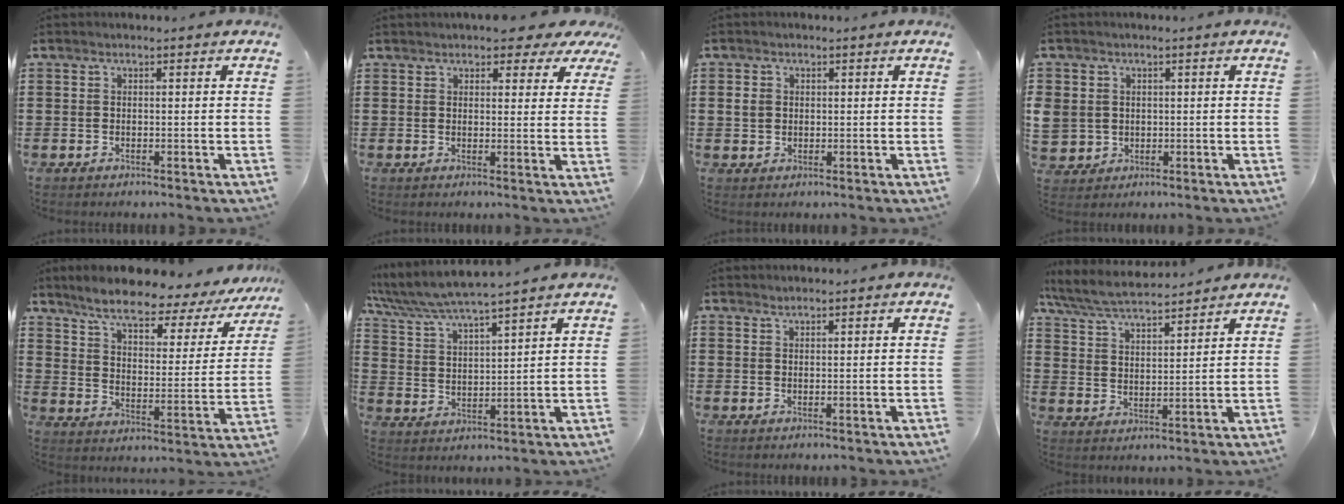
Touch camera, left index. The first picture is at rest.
{"total": 3.8, "force": [3.1, 1.4, 1.7], "torque": [-0.027, -0.004, 0.054]}
{"total": 1.8, "force": [0.3, 1.6, 0.9], "torque": [-0.022, 0.008, 0.004]}
{"total": 3.2, "force": [0.4, 3.2, 0.1], "torque": [-0.021, 0.010, 0.004]}
{"total": 6.5, "force": [5.6, 0.9, 3.2], "torque": [-0.081, -0.032, 0.087]}
{"total": 5.1, "force": [4.8, -0.1, 1.8], "torque": [-0.059, -0.031, 0.078]}
{"total": 0.8, "force": [0.8, 0.1, 0.1], "torque": [-0.003, -0.001, 0.016]}
{"total": 6.4, "force": [5.9, 0.6, 2.2], "torque": [-0.067, -0.026, 0.104]}